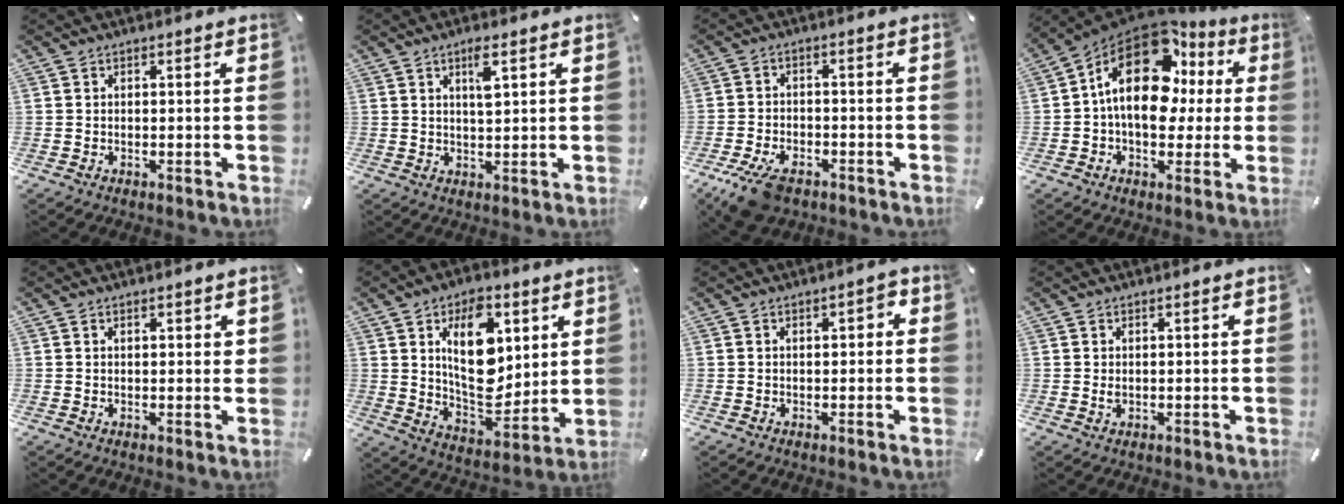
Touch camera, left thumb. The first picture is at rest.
{"total": 4.5, "force": [2.2, 0.9, 3.8], "torque": [-0.067, -0.004, 0.032]}
{"total": 8.2, "force": [-4.8, 4.4, 4.9], "torque": [-0.104, 0.016, -0.085]}
{"total": 20.4, "force": [5.2, 12.9, 14.9], "torque": [-0.256, -0.024, 0.085]}
{"total": 1.5, "force": [1.0, 0.6, 1.0], "torque": [-0.012, -0.003, 0.016]}
{"total": 17.3, "force": [5.9, 10.5, 12.5], "torque": [-0.200, -0.022, 0.099]}
{"total": 2.2, "force": [0.5, 1.2, 1.8], "torque": [-0.029, 0.005, 0.005]}
{"total": 1.2, "force": [0.4, 0.6, 0.9], "torque": [-0.020, 0.001, 0.007]}